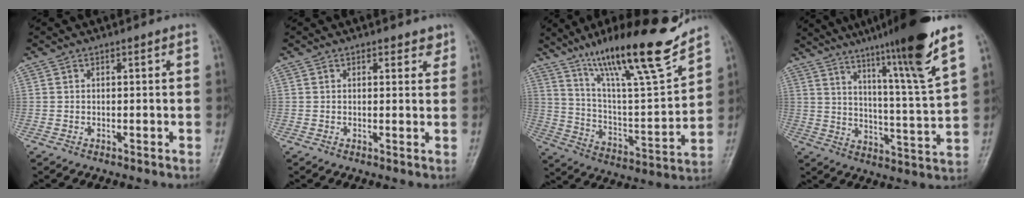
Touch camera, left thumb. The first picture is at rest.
{"total": 2.5, "force": [1.8, 1.4, 0.9], "torque": [0.012, -0.009, 0.020]}
{"total": 22.5, "force": [16.5, 3.4, 15.0], "torque": [-0.221, -0.077, 0.283]}
{"total": 19.0, "force": [13.0, -0.3, 13.8], "torque": [-0.201, -0.066, 0.194]}